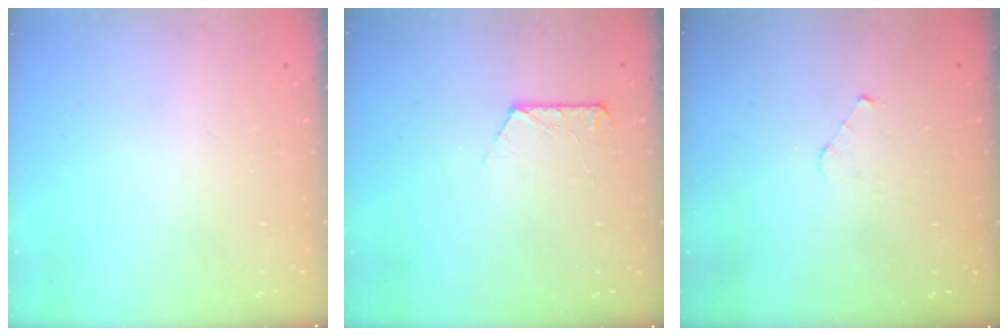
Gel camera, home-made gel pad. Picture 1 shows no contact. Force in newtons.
{"total": 6.6, "press": 6.5, "slide": 0.8}
{"total": 3.4, "press": 3.4, "slide": 0.3}